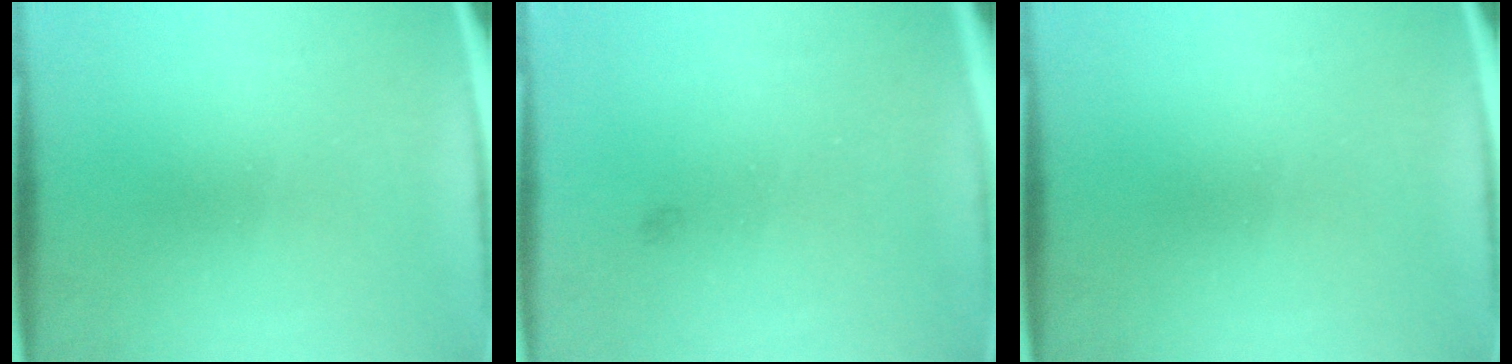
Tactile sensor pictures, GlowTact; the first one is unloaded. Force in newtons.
{"total": 0.6}
{"total": 0.0}